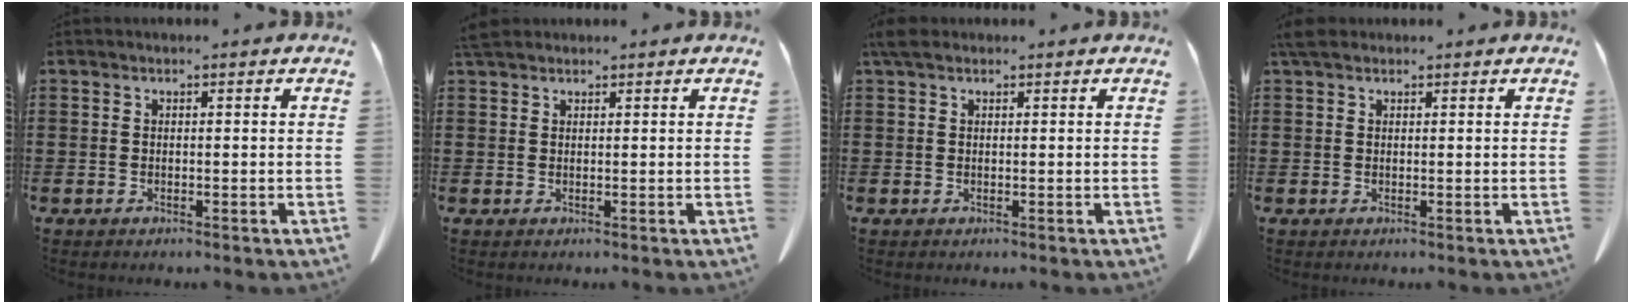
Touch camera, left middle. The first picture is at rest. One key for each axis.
{"total": 1.9, "fx": 1.7, "fy": 0.7, "fz": 0.7, "tx": -0.020, "ty": 0.002, "tz": 0.034}
{"total": 1.9, "fx": 1.2, "fy": 1.1, "fz": 1.0, "tx": -0.027, "ty": 0.005, "tz": 0.023}
{"total": 2.1, "fx": 1.6, "fy": 1.1, "fz": 1.0, "tx": -0.026, "ty": 0.005, "tz": 0.031}